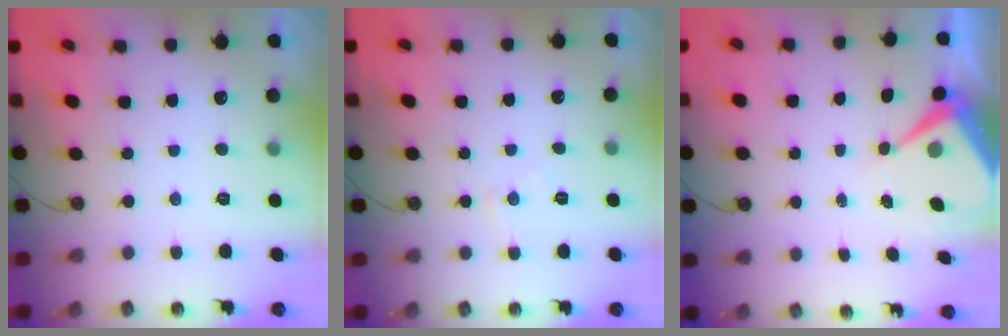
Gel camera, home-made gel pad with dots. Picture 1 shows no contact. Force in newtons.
{"total": 5.6, "press": 5.6, "slide": 0.5}
{"total": 7.8, "press": 7.8, "slide": 0.6}